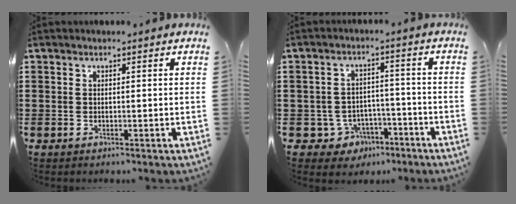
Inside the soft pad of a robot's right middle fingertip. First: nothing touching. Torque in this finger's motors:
{"motor_torque": [-0.06, -0.05, 0.07, -0.01]}